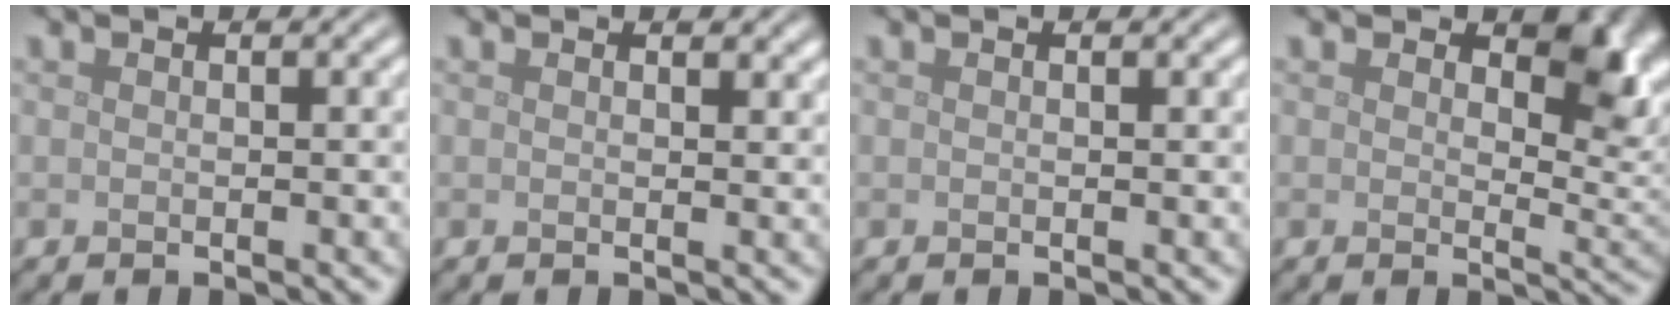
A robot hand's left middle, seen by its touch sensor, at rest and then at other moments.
{"total": 0.8, "force": [0.6, 0.4, 0.3], "torque": [-0.001, -0.003, 0.009]}
{"total": 0.0}
{"total": 5.0, "force": [2.0, 2.8, 3.7], "torque": [-0.045, -0.010, 0.025]}